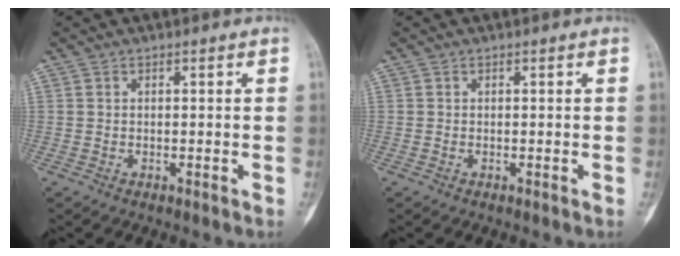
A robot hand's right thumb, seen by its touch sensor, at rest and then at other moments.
{"total": 0.0}